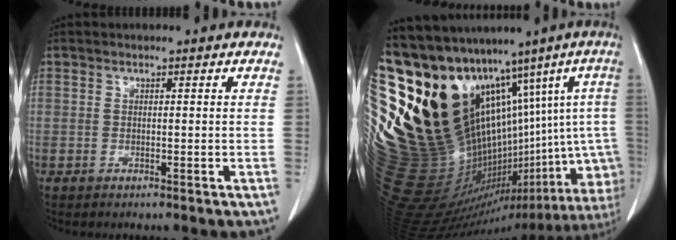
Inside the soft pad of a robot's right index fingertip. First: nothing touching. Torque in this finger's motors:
{"motor_torque": [0.74, 0.74, 1.05, 0.21]}